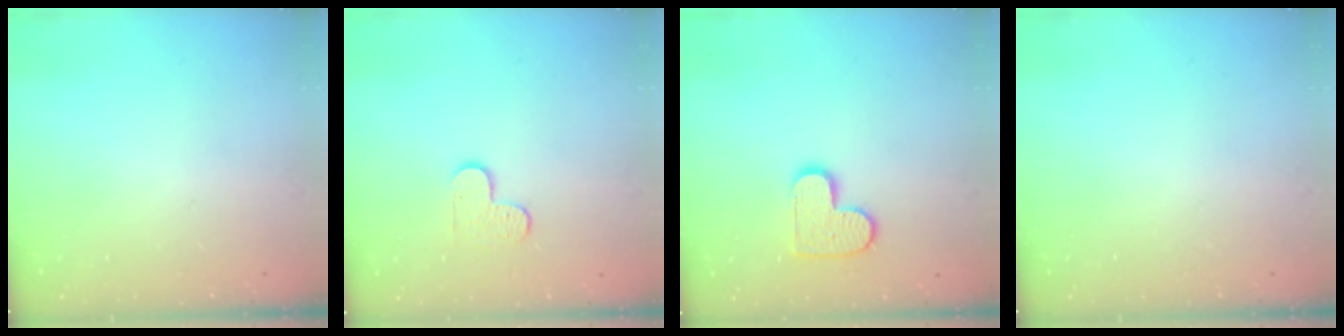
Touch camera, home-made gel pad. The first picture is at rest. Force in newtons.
{"total": 4.7, "press": 4.7, "slide": 0.5}
{"total": 10.6, "press": 10.6, "slide": 0.7}
{"total": 0.0}